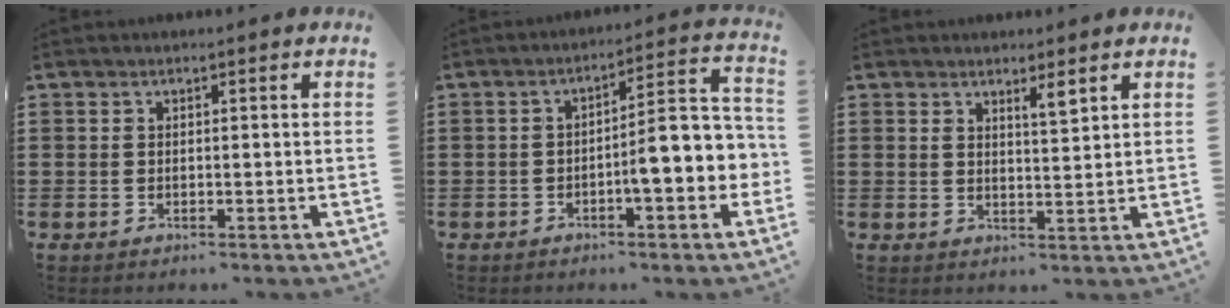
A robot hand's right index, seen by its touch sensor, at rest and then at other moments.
{"total": 8.0, "force": [-2.2, 1.9, 7.5], "torque": [-0.102, -0.018, -0.044]}
{"total": 2.5, "force": [2.0, 0.3, 1.4], "torque": [-0.021, -0.002, 0.034]}